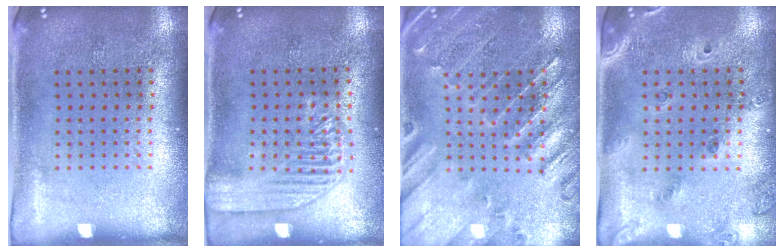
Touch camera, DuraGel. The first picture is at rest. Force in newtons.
{"total": 1.8, "press": 1.8, "slide": 0.4}
{"total": 0.8, "press": 0.7, "slide": 0.3}
{"total": 1.4, "press": 1.3, "slide": 0.6}